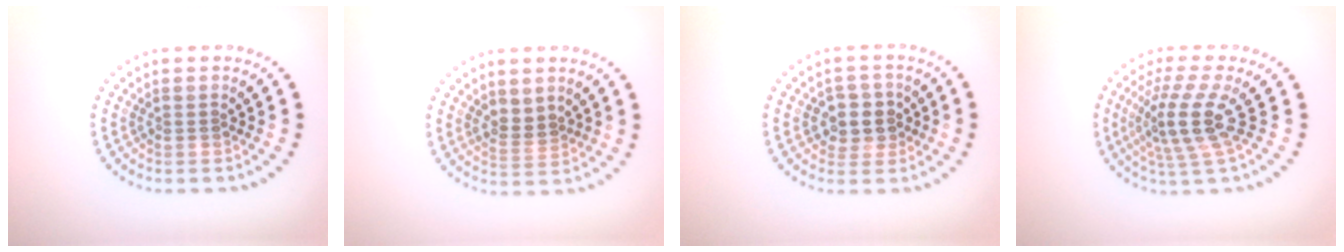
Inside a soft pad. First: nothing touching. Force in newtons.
{"total": 2.0, "press": 1.8, "slide": 1.0}
{"total": 2.8, "press": 2.6, "slide": 1.0}
{"total": 4.4, "press": 3.3, "slide": 2.8}